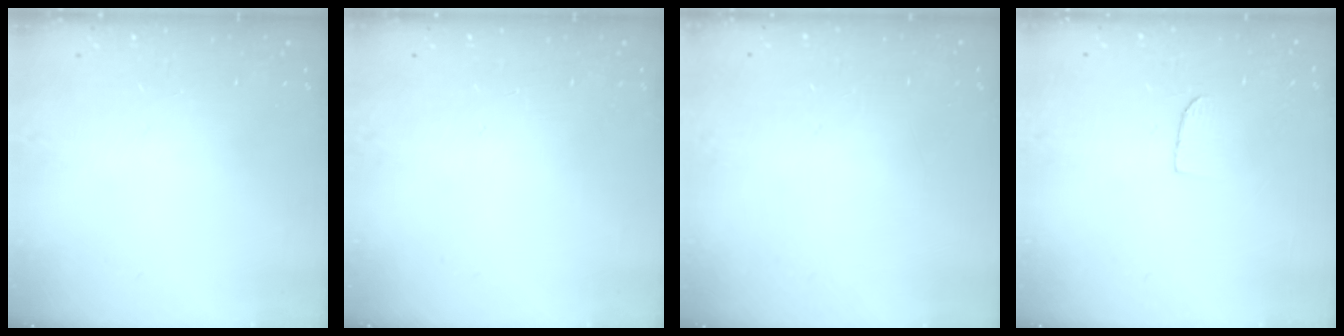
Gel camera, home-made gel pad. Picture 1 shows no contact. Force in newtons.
{"total": 0.0}
{"total": 0.0}
{"total": 4.6, "press": 4.6, "slide": 0.4}